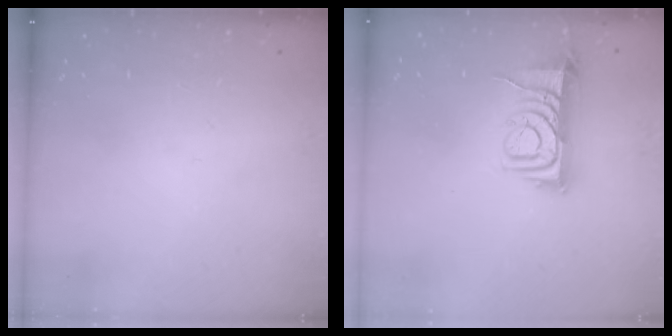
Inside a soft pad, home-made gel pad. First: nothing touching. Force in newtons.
{"total": 9.0, "press": 9.0, "slide": 0.7}